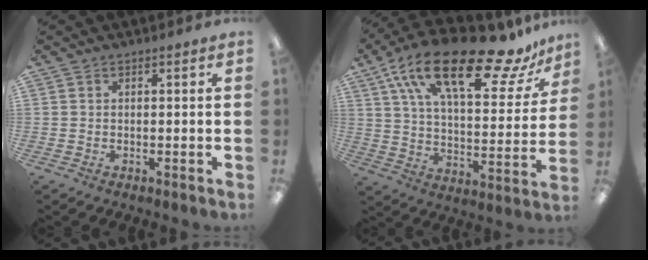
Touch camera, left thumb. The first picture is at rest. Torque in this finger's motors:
{"motor_torque": [0.59, 0.76, 1.59, -1.18, 0.36]}